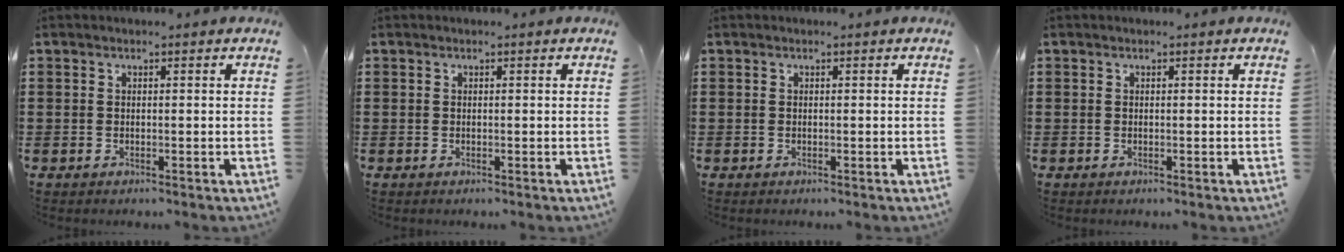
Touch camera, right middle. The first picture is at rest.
{"total": 0.0}
{"total": 0.0}
{"total": 0.0}